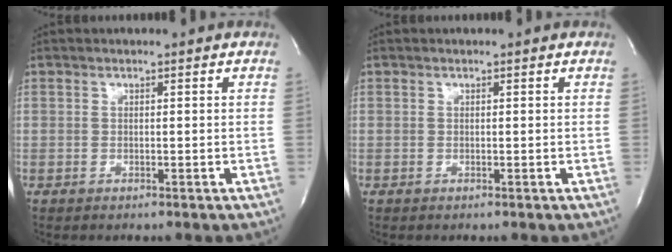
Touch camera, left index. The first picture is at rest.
{"total": 0.0}